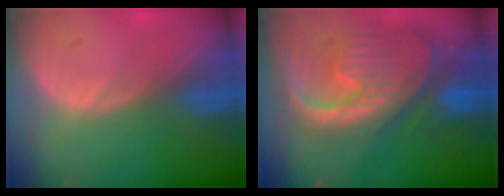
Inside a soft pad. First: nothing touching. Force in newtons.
{"total": 12.5, "press": 10.7, "slide": 6.5}